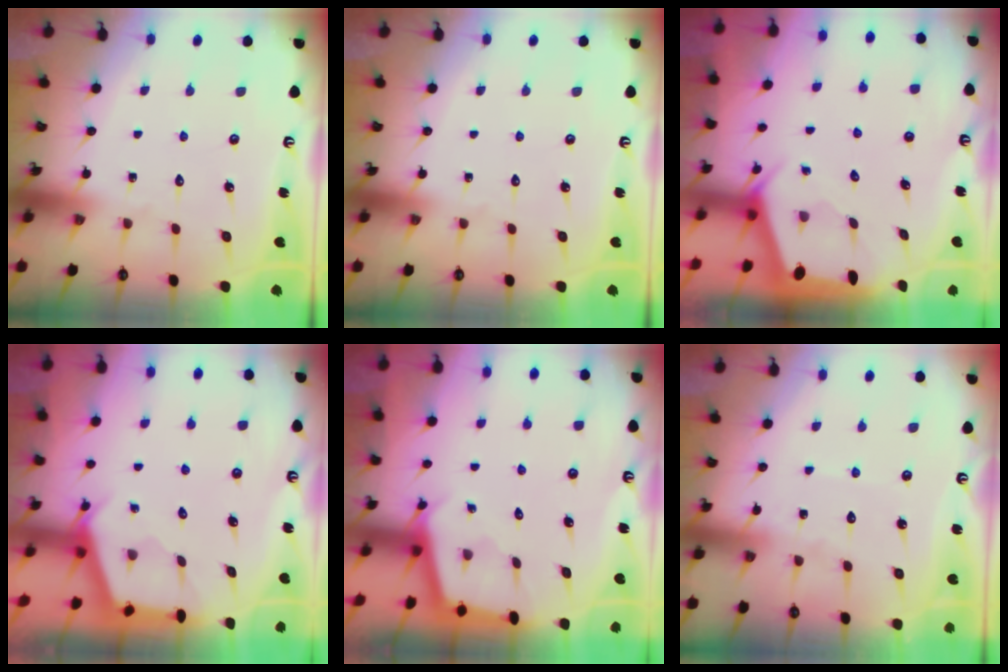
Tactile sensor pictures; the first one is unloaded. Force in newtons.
{"total": 0.0}
{"total": 1.9, "press": 1.9, "slide": 0.3}
{"total": 2.7, "press": 2.7, "slide": 0.3}
{"total": 2.1, "press": 2.1, "slide": 0.2}
{"total": 6.3, "press": 6.3, "slide": 0.6}